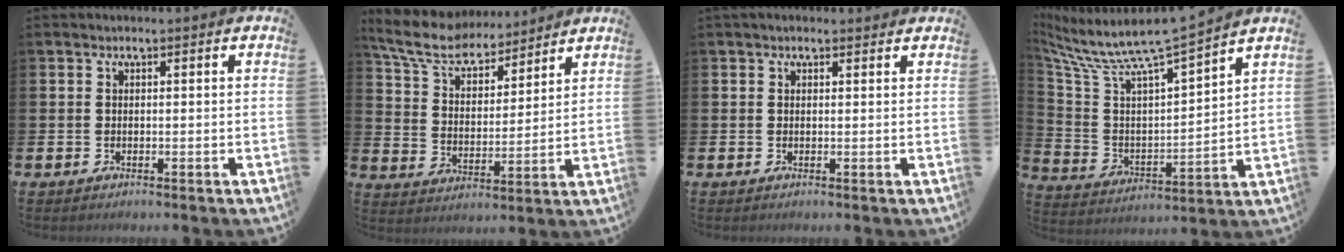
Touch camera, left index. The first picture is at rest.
{"total": 8.4, "force": [7.7, 2.4, 2.4], "torque": [-0.081, -0.047, 0.137]}
{"total": 0.8, "force": [0.6, 0.4, 0.3], "torque": [0.008, 0.000, 0.007]}
{"total": 8.9, "force": [8.0, 0.5, 3.9], "torque": [-0.113, -0.059, 0.128]}